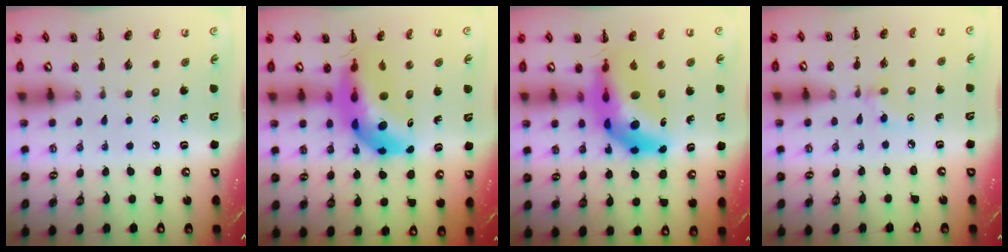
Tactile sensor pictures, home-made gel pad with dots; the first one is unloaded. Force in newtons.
{"total": 12.8, "press": 12.3, "slide": 3.8}
{"total": 13.8, "press": 13.1, "slide": 4.3}
{"total": 3.0, "press": 2.8, "slide": 1.2}